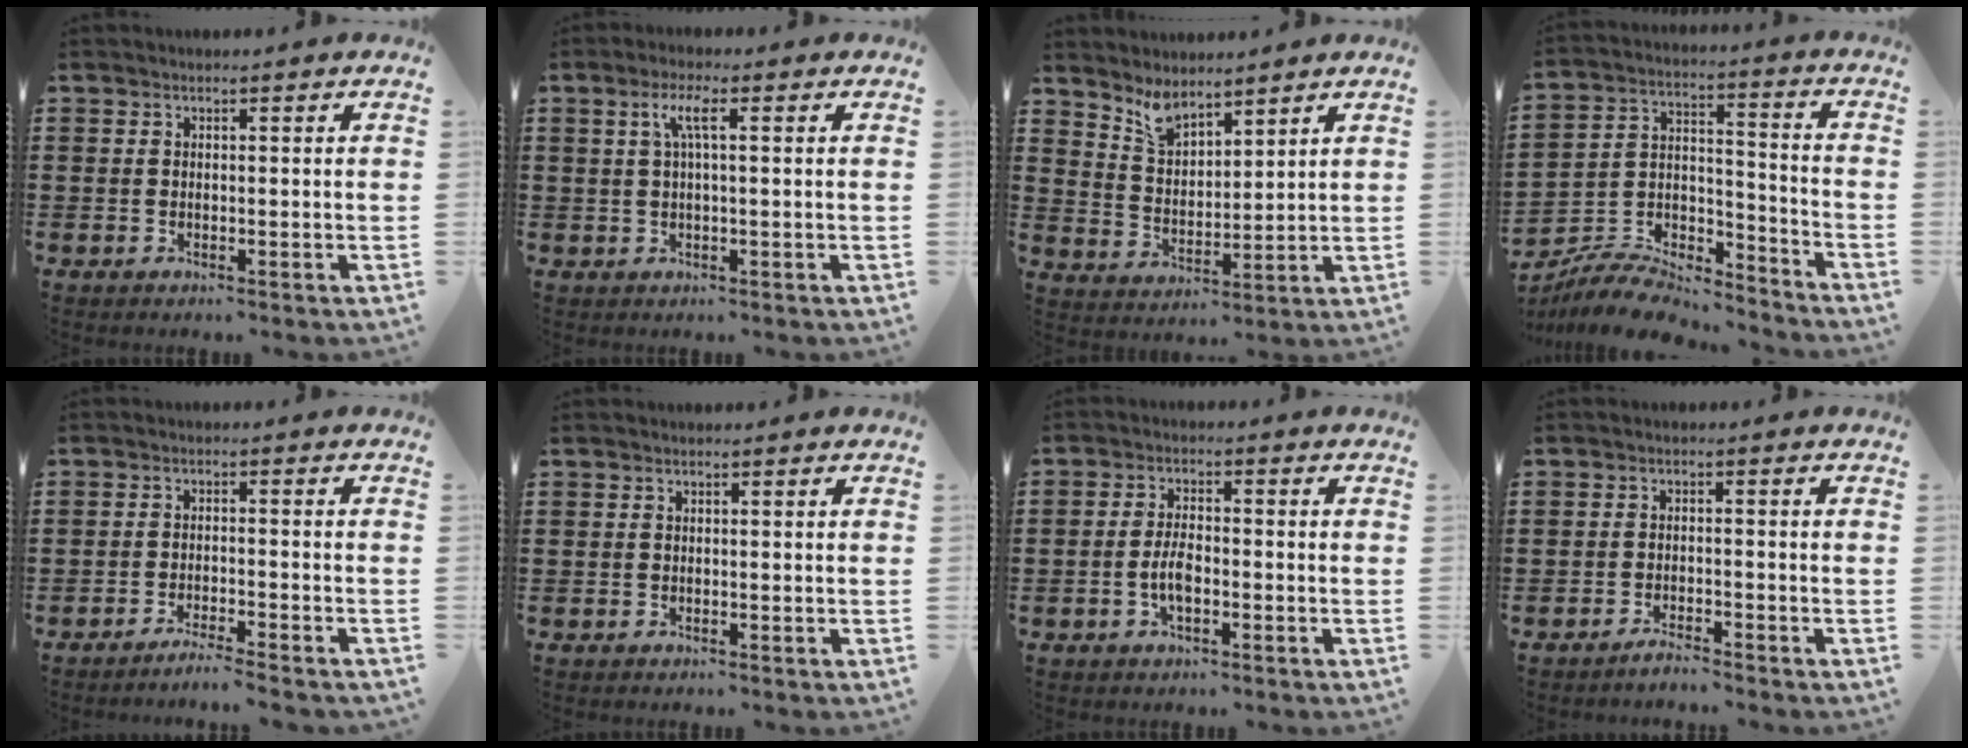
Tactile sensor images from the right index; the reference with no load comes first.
{"total": 3.5, "force": [0.7, 0.4, 3.4], "torque": [-0.067, 0.004, 0.009]}
{"total": 4.9, "force": [4.3, 1.8, 1.6], "torque": [-0.046, -0.009, 0.080]}
{"total": 8.2, "force": [-7.9, 1.6, 1.5], "torque": [-0.029, 0.014, -0.156]}
{"total": 2.5, "force": [-2.4, -0.4, 0.7], "torque": [-0.013, 0.001, -0.048]}
{"total": 0.0}
{"total": 4.0, "force": [-1.1, 1.8, 3.4], "torque": [-0.077, 0.001, -0.024]}
{"total": 1.9, "force": [-1.9, 0.0, 0.5], "torque": [-0.012, 0.001, -0.035]}